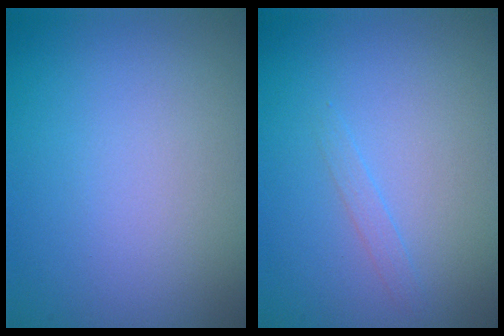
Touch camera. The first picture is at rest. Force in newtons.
{"total": 0.8, "press": 0.8, "slide": 0.1}